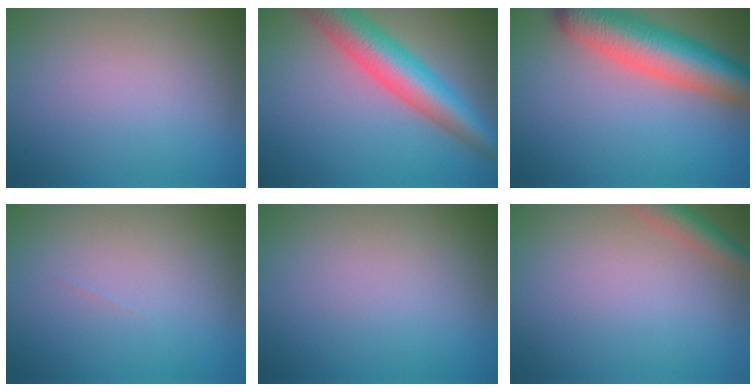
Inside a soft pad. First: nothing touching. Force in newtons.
{"total": 8.1, "press": 8.1, "slide": 0.4}
{"total": 9.1, "press": 9.1, "slide": 0.4}
{"total": 0.0}
{"total": 0.0}
{"total": 2.9, "press": 2.9, "slide": 0.1}